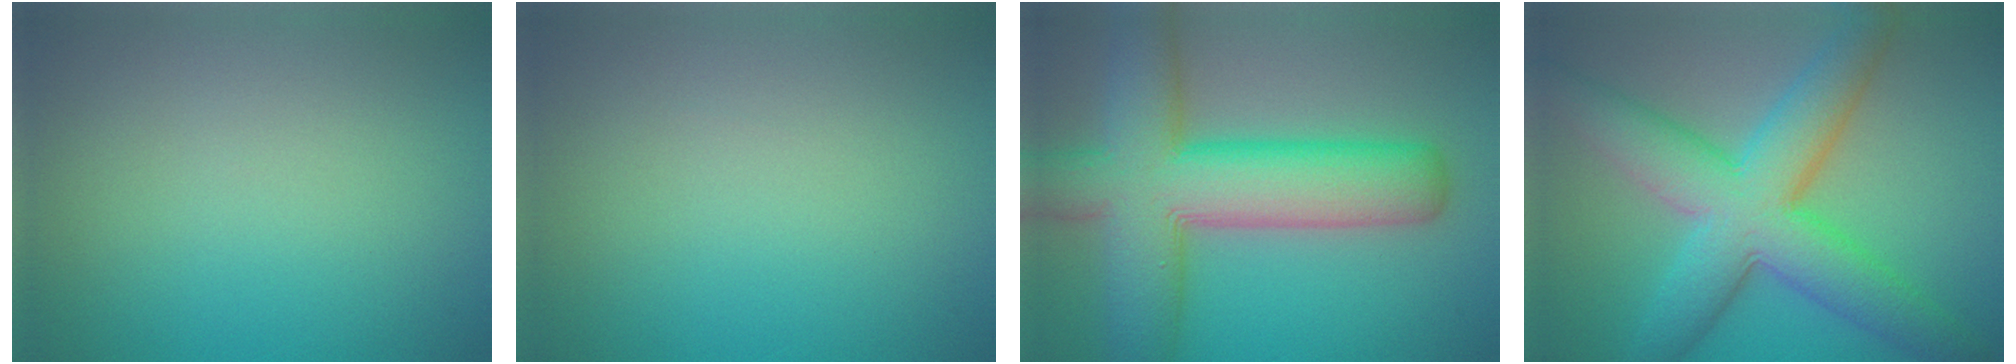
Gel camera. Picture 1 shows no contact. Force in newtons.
{"total": 0.0}
{"total": 11.4, "press": 11.4, "slide": 0.6}
{"total": 9.4, "press": 9.4, "slide": 0.1}